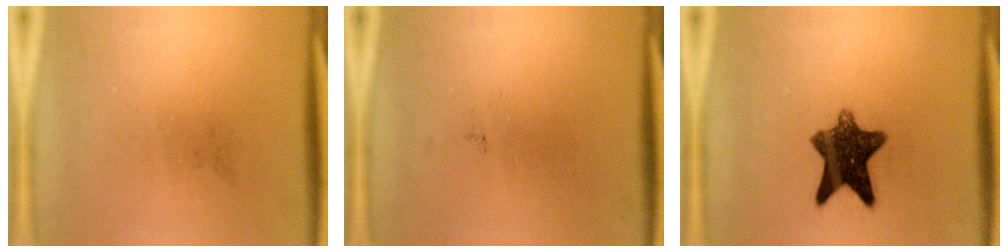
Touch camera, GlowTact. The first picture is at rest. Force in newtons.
{"total": 0.0}
{"total": 9.8}